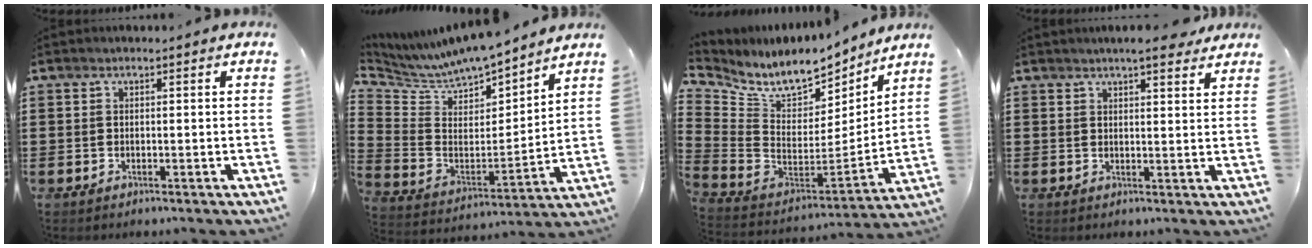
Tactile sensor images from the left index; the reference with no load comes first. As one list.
[{"total": 6.9, "force": [6.7, 1.0, 0.7], "torque": [-0.057, -0.057, 0.114]}, {"total": 8.4, "force": [7.1, 3.1, 3.4], "torque": [-0.097, -0.061, 0.122]}, {"total": 4.2, "force": [3.7, 0.2, 2.1], "torque": [-0.041, -0.004, 0.064]}]